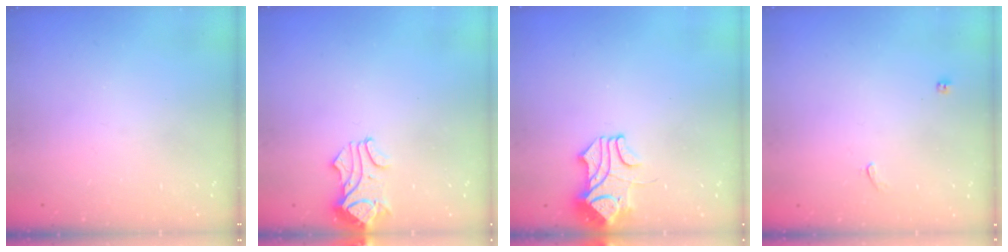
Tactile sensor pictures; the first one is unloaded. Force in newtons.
{"total": 0.6, "press": 0.2, "slide": 0.6}
{"total": 2.2, "press": 2.1, "slide": 0.7}
{"total": 1.9, "press": 1.6, "slide": 1.0}